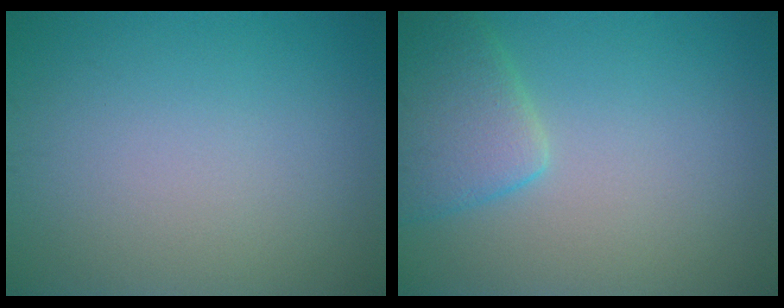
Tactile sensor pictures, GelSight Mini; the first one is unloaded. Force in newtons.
{"total": 4.2, "press": 4.1, "slide": 0.2}